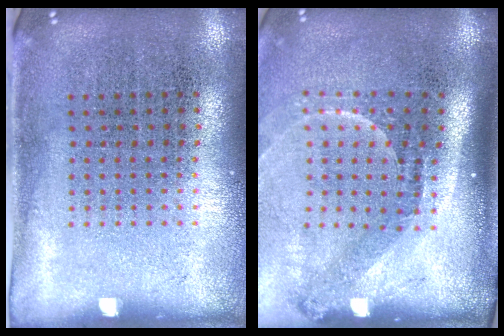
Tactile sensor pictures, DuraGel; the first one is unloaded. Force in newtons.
{"total": 2.2, "press": 1.5, "slide": 1.6}